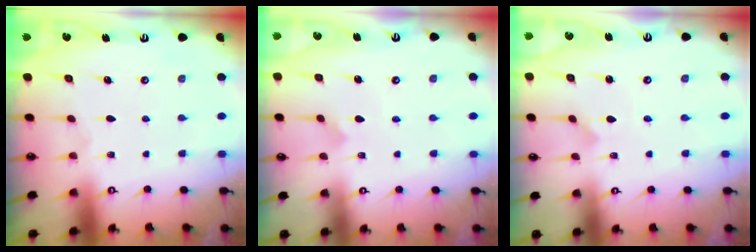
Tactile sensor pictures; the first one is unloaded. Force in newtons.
{"total": 3.3, "press": 3.3, "slide": 0.2}
{"total": 0.8, "press": 0.8, "slide": 0.0}